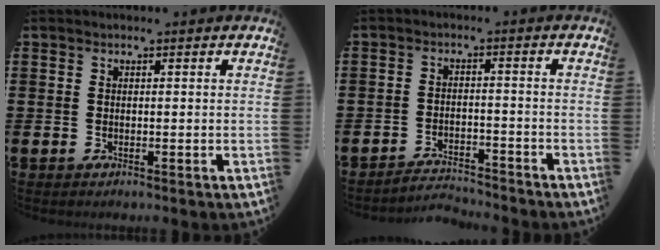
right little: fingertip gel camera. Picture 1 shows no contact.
{"total": 2.7, "force": [-2.7, 0.1, -0.2], "torque": [-0.005, 0.002, -0.061]}